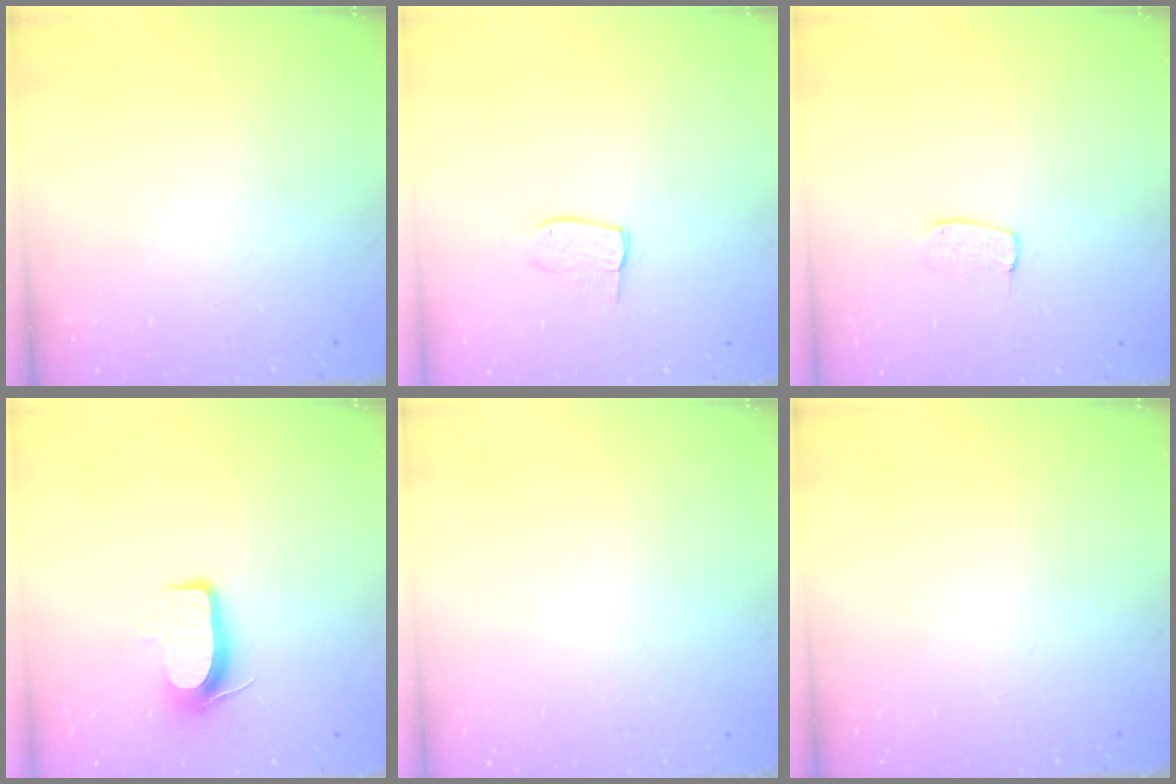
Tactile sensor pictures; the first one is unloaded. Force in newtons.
{"total": 6.1, "press": 6.1, "slide": 0.5}
{"total": 4.7, "press": 4.7, "slide": 0.3}
{"total": 8.7, "press": 8.6, "slide": 1.2}
{"total": 0.0}
{"total": 0.0}